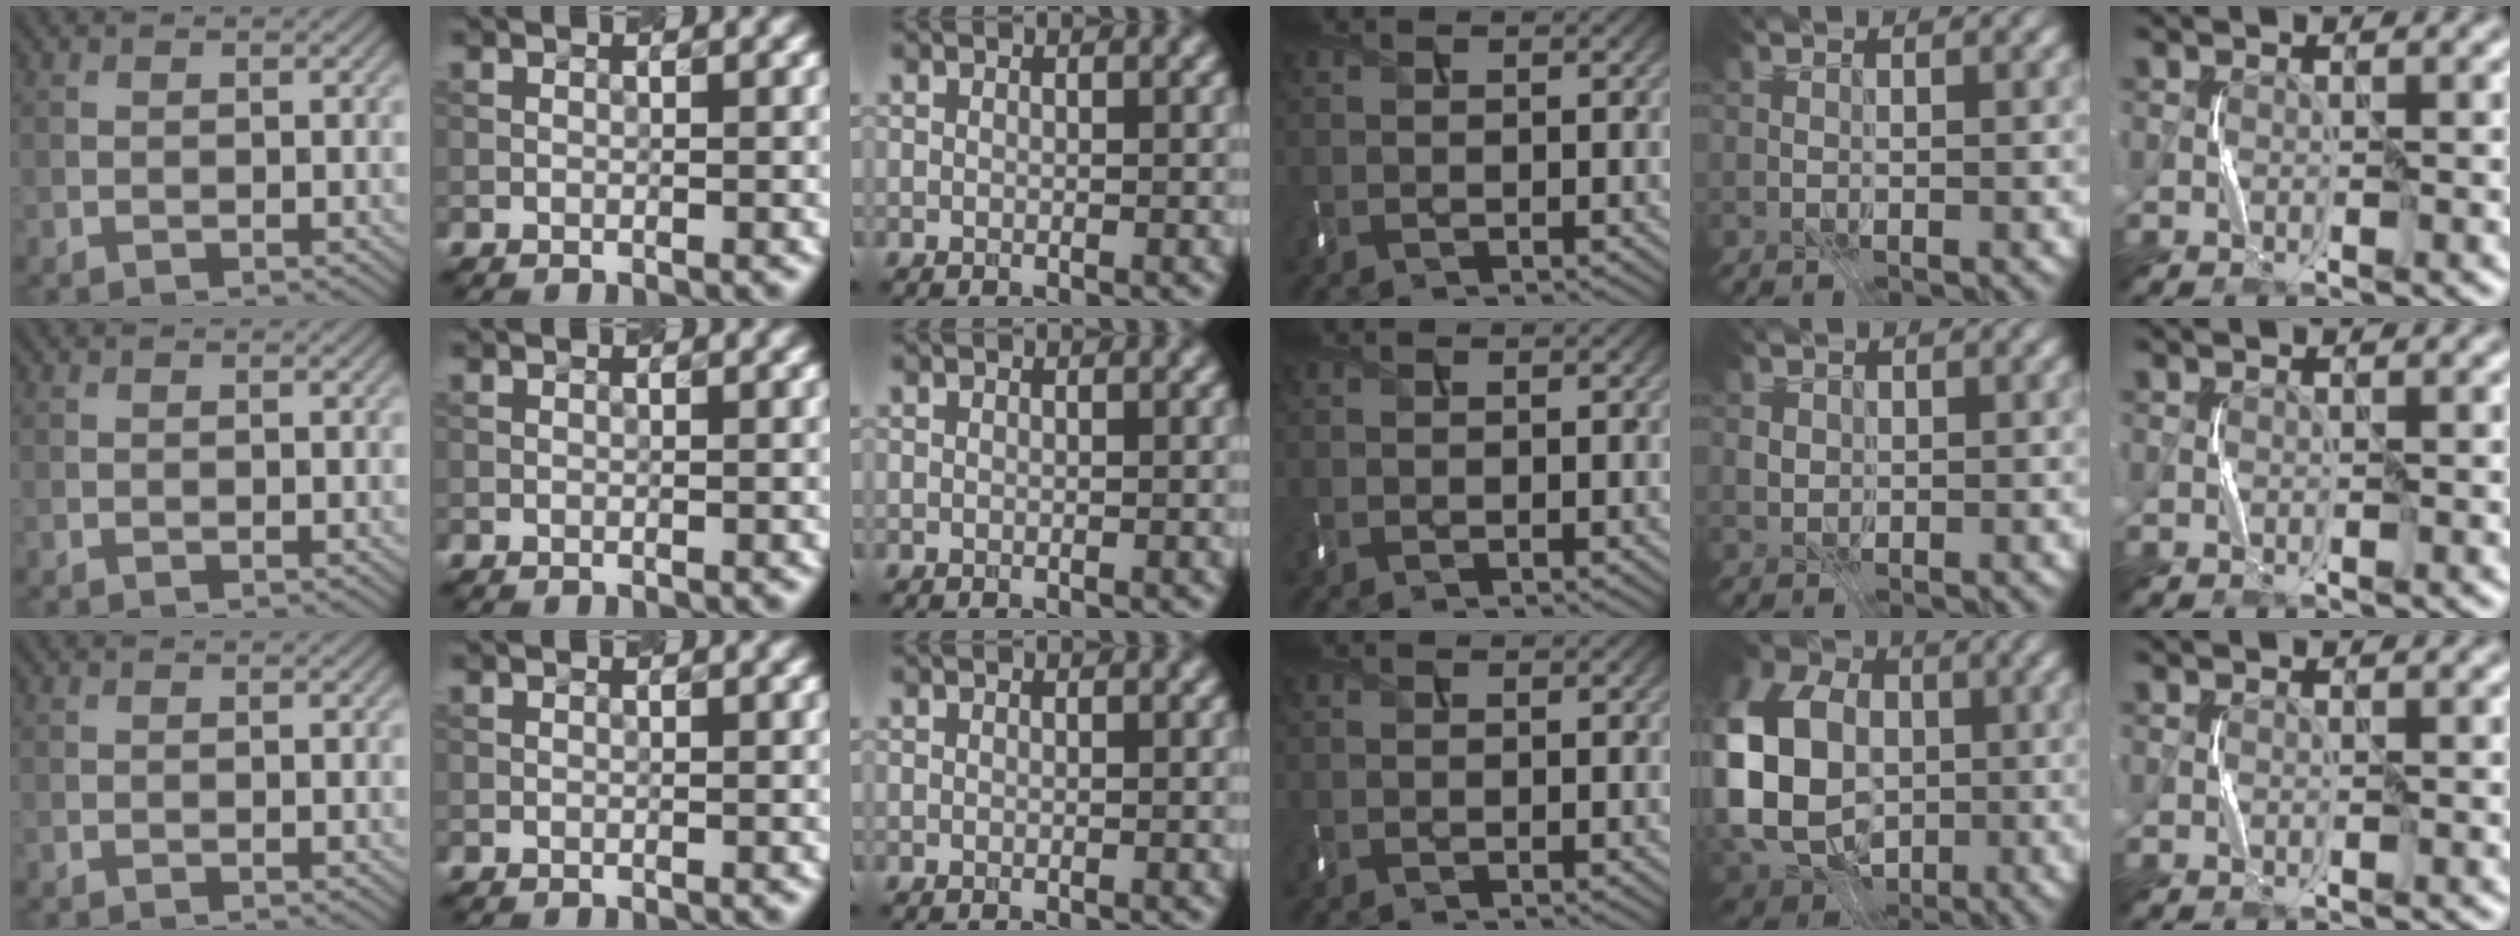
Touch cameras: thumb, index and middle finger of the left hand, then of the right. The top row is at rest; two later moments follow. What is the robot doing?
{"motion": "press", "object": "keyboard"}